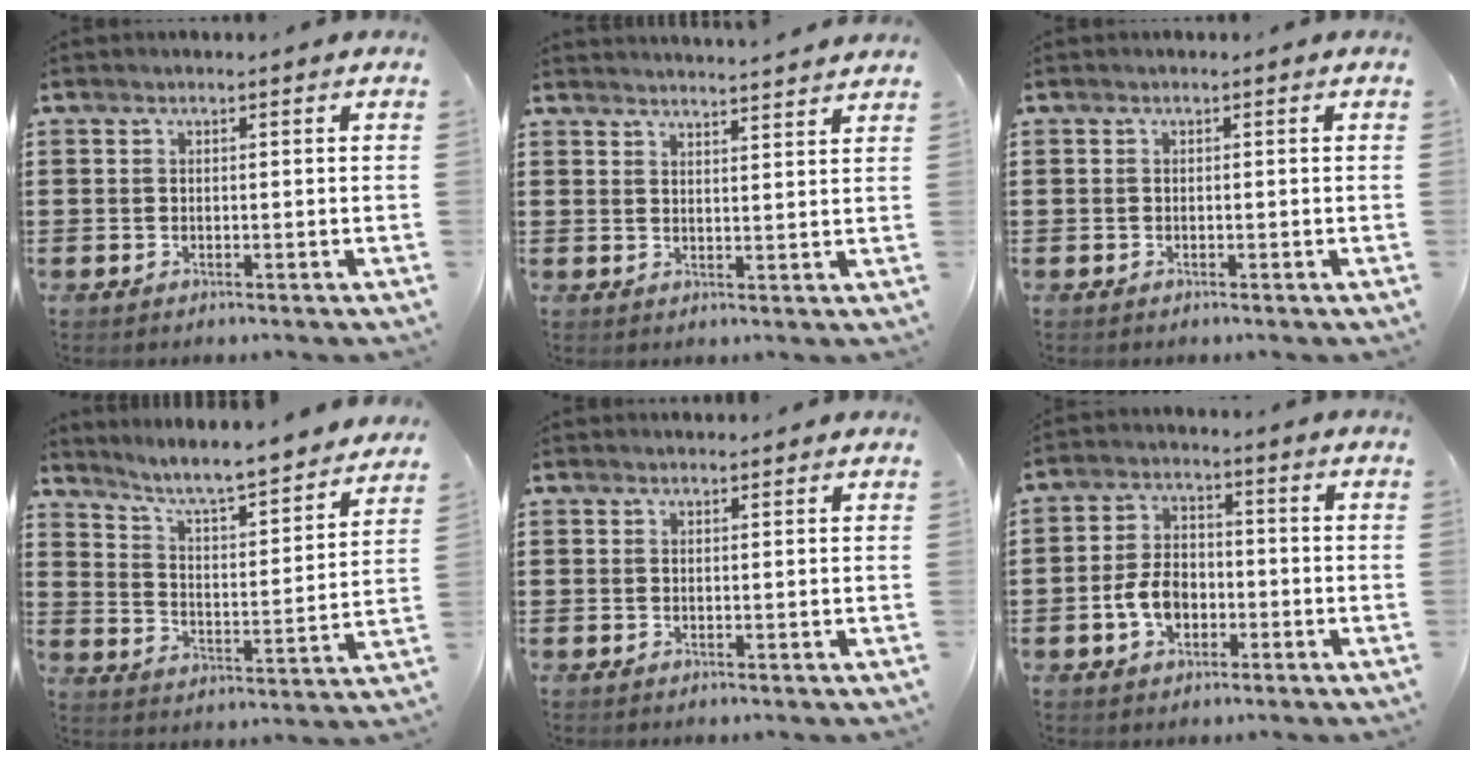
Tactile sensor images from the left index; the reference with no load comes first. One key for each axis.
{"total": 3.0, "fx": 2.9, "fy": -0.8, "fz": 0.0, "tx": -0.008, "ty": -0.016, "tz": 0.054}
{"total": 0.0}
{"total": 6.0, "fx": 5.5, "fy": -0.3, "fz": 2.4, "tx": -0.072, "ty": -0.049, "tz": 0.085}
{"total": 0.7, "fx": 0.7, "fy": 0.1, "fz": 0.1, "tx": -0.003, "ty": -0.001, "tz": 0.015}
{"total": 6.0, "fx": -1.9, "fy": 3.9, "fz": 4.1, "tx": -0.102, "ty": 0.002, "tz": -0.042}